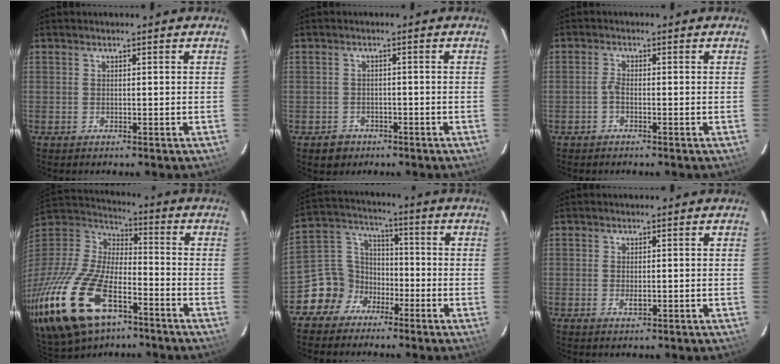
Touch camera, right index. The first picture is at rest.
{"total": 3.6, "force": [-2.0, 2.9, 0.6], "torque": [-0.020, 0.007, -0.024]}
{"total": 1.4, "force": [-0.8, 0.4, 1.1], "torque": [-0.029, 0.005, -0.020]}
{"total": 30.7, "force": [-15.9, 15.3, 21.3], "torque": [-0.486, -0.049, -0.276]}
{"total": 9.5, "force": [-5.5, 7.6, 1.3], "torque": [-0.044, 0.045, -0.108]}
{"total": 1.6, "force": [-0.3, 0.8, 1.4], "torque": [-0.028, -0.002, -0.003]}